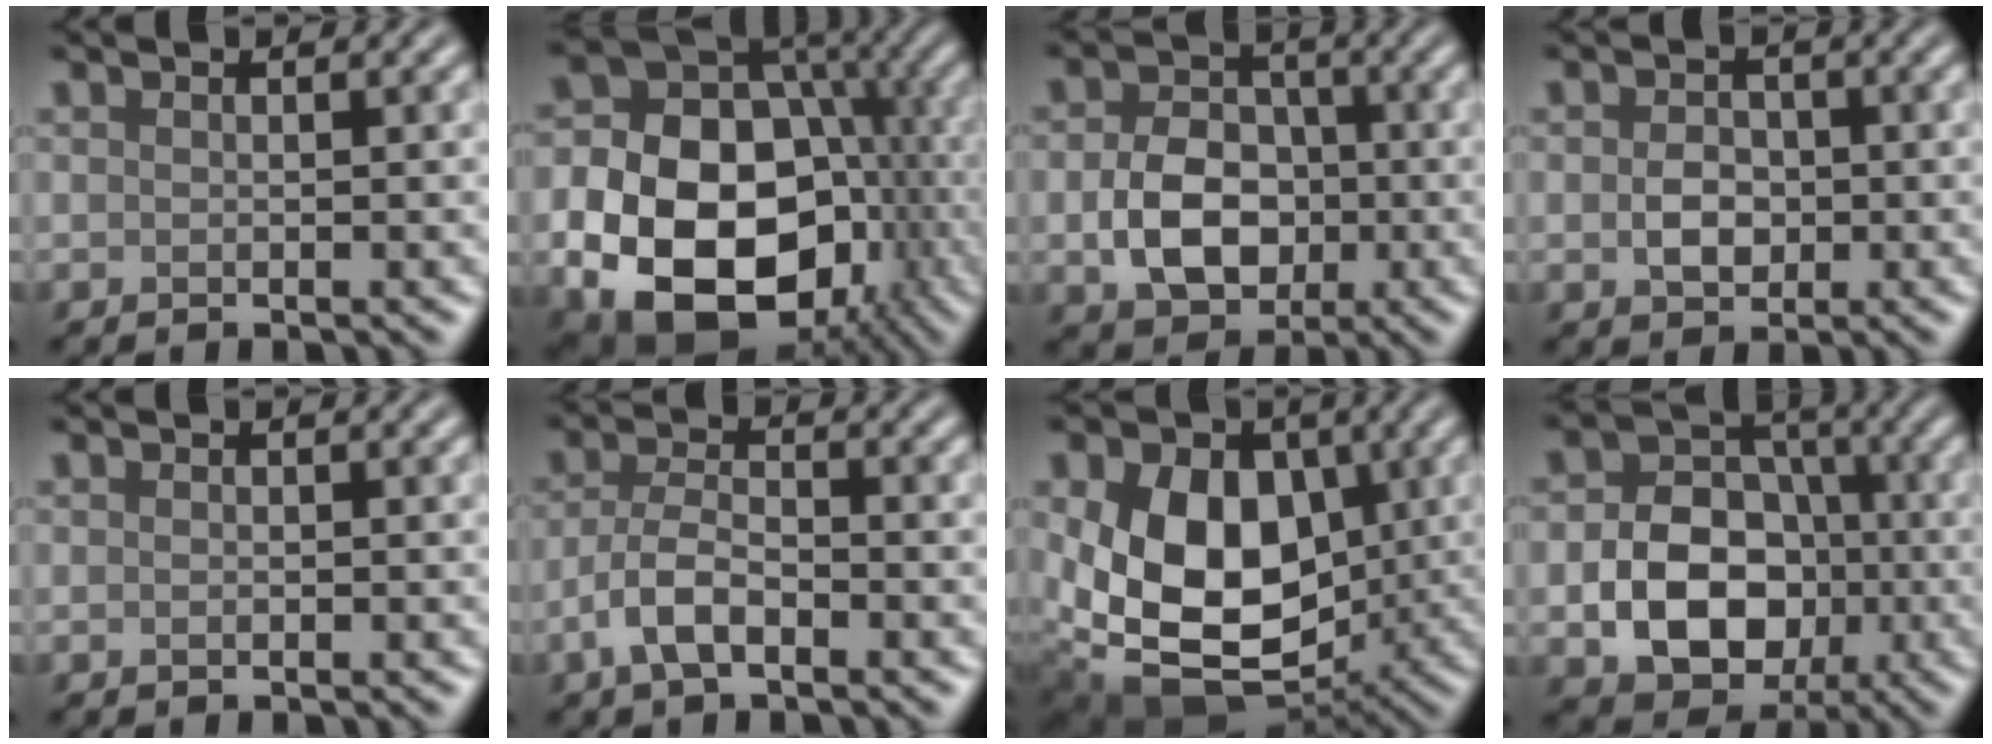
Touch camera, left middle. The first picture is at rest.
{"total": 17.7, "force": [-4.6, 13.2, 10.8], "torque": [-0.171, -0.035, -0.070]}
{"total": 6.0, "force": [-1.1, 4.6, 3.8], "torque": [-0.073, -0.004, -0.018]}
{"total": 2.6, "force": [-0.3, 2.0, 1.6], "torque": [-0.030, -0.001, -0.009]}
{"total": 0.0}
{"total": 3.6, "force": [-1.7, 1.5, 2.7], "torque": [-0.056, 0.005, -0.040]}
{"total": 12.9, "force": [0.1, 9.1, 9.1], "torque": [-0.154, -0.019, 0.000]}
{"total": 8.3, "force": [-2.1, 6.3, 4.9], "torque": [-0.076, -0.003, -0.037]}